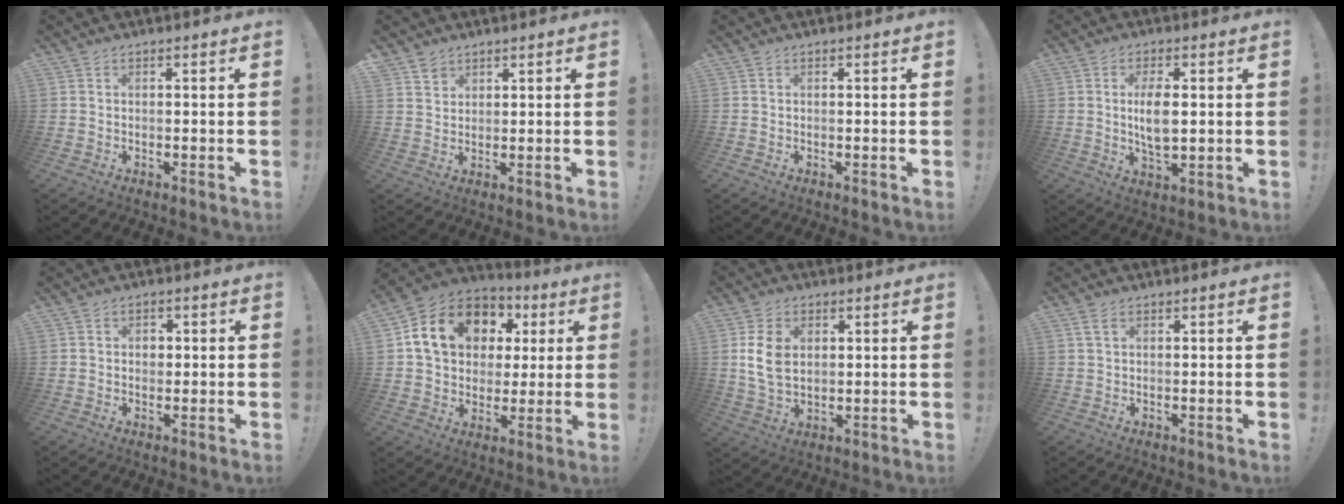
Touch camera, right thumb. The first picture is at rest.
{"total": 3.4, "force": [2.6, 2.1, 0.4], "torque": [-0.007, -0.015, 0.050]}
{"total": 0.0}
{"total": 7.5, "force": [0.9, 3.9, 6.3], "torque": [-0.117, -0.006, 0.009]}
{"total": 2.2, "force": [0.0, 1.8, 1.2], "torque": [-0.015, 0.000, -0.004]}
{"total": 17.5, "force": [6.3, 13.2, 9.7], "torque": [-0.155, -0.009, 0.128]}
{"total": 9.9, "force": [2.0, 7.1, 6.6], "torque": [-0.115, -0.003, 0.038]}
{"total": 2.4, "force": [1.1, 1.0, 1.9], "torque": [-0.035, 0.001, 0.019]}